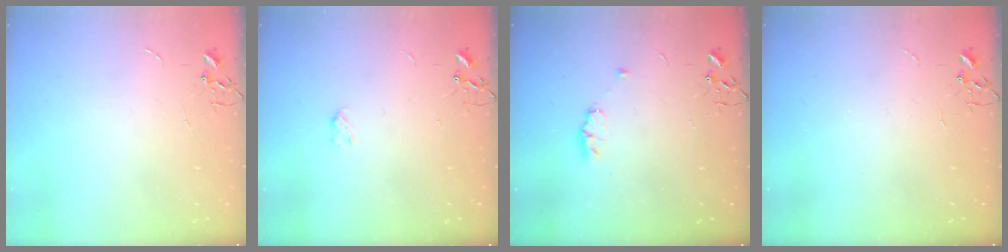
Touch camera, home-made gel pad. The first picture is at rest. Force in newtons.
{"total": 2.6, "press": 2.6, "slide": 0.5}
{"total": 6.2, "press": 6.0, "slide": 1.5}
{"total": 0.0}